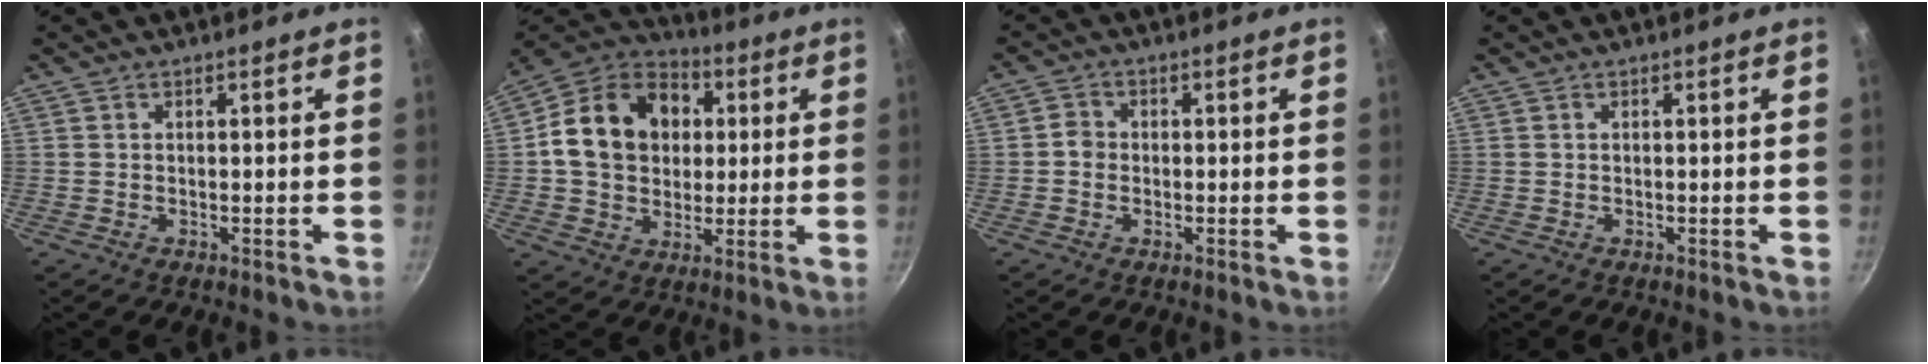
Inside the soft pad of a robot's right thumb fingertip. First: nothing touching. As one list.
[{"total": 18.5, "force": [2.9, 14.7, 10.8], "torque": [-0.162, 0.023, 0.038]}, {"total": 2.4, "force": [-0.4, 2.1, 1.0], "torque": [-0.007, 0.011, -0.013]}, {"total": 0.0}]